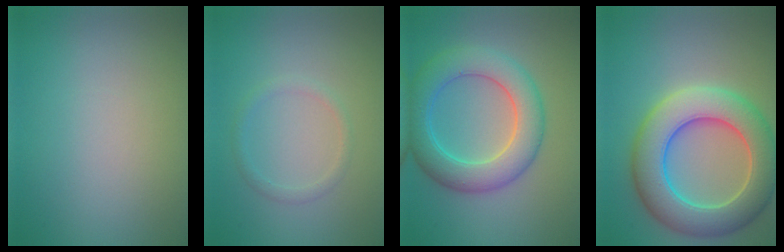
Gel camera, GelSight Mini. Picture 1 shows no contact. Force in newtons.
{"total": 1.2, "press": 1.2, "slide": 0.1}
{"total": 6.6, "press": 6.6, "slide": 0.3}
{"total": 9.2, "press": 9.2, "slide": 0.6}